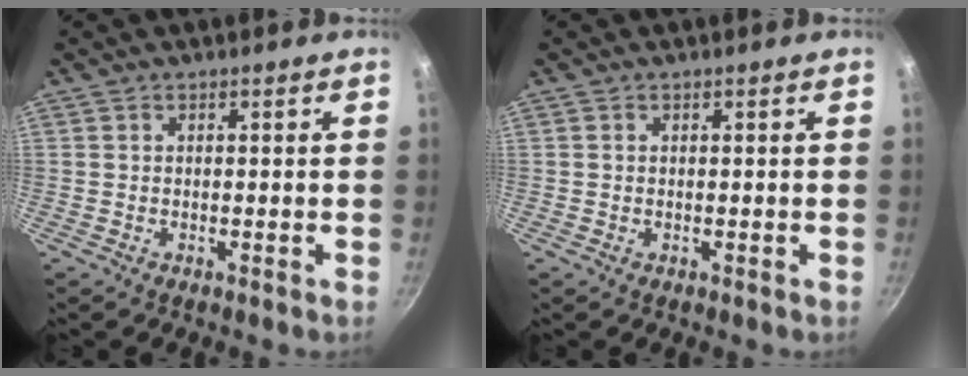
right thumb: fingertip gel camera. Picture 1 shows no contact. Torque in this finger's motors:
{"motor_torque": [-0.15, -0.13, -0.06, 0.05, 0.00]}